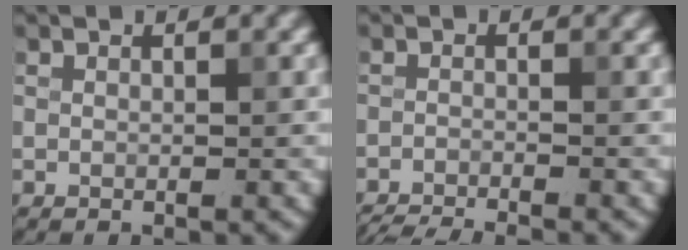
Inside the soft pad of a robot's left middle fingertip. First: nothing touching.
{"total": 5.3, "force": [-5.0, 0.7, 1.6], "torque": [-0.025, -0.021, -0.080]}